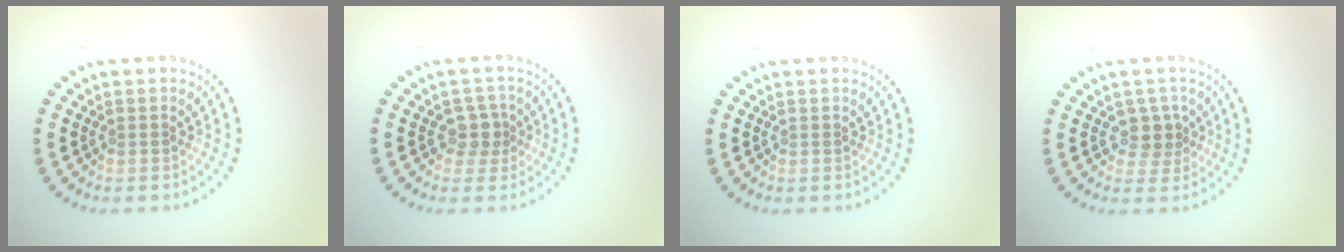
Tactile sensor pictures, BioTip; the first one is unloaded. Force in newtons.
{"total": 2.0, "press": 1.7, "slide": 1.1}
{"total": 0.0}
{"total": 2.1, "press": 1.6, "slide": 1.2}